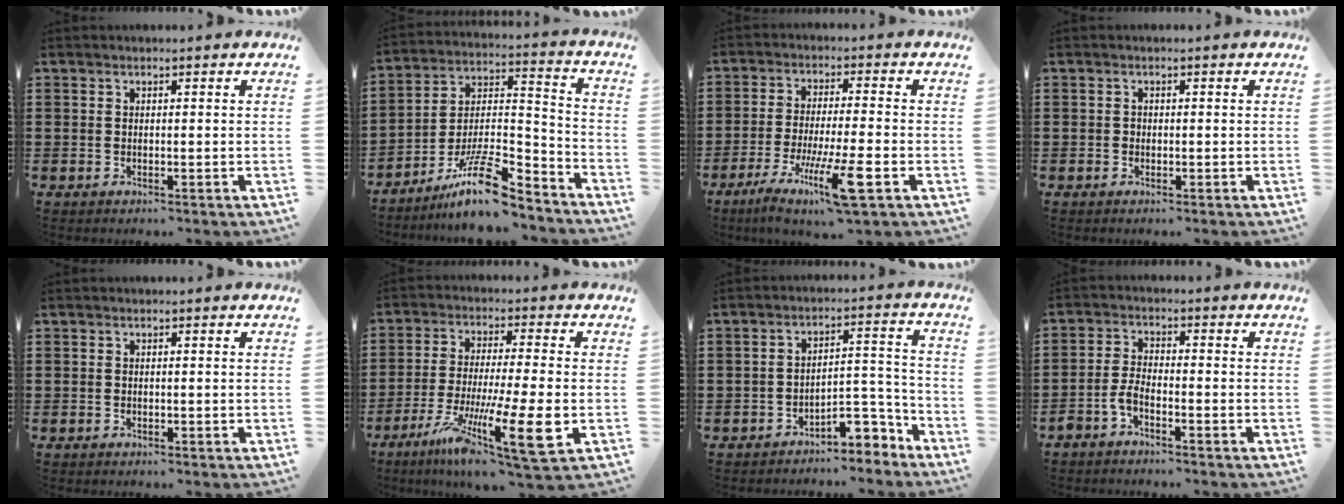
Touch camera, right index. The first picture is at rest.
{"total": 13.5, "force": [-10.0, 3.6, 8.3], "torque": [-0.141, 0.038, -0.182]}
{"total": 10.3, "force": [-4.9, 0.8, 9.0], "torque": [-0.179, -0.015, -0.088]}
{"total": 0.6, "force": [-0.2, 0.5, 0.2], "torque": [-0.005, 0.002, -0.005]}
{"total": 0.0}
{"total": 14.1, "force": [-5.7, 1.9, 12.7], "torque": [-0.248, -0.008, -0.097]}
{"total": 6.3, "force": [-5.4, 2.3, 2.3], "torque": [-0.035, 0.015, -0.105]}
{"total": 2.9, "force": [-2.1, 0.8, 1.8], "torque": [-0.050, 0.002, -0.045]}